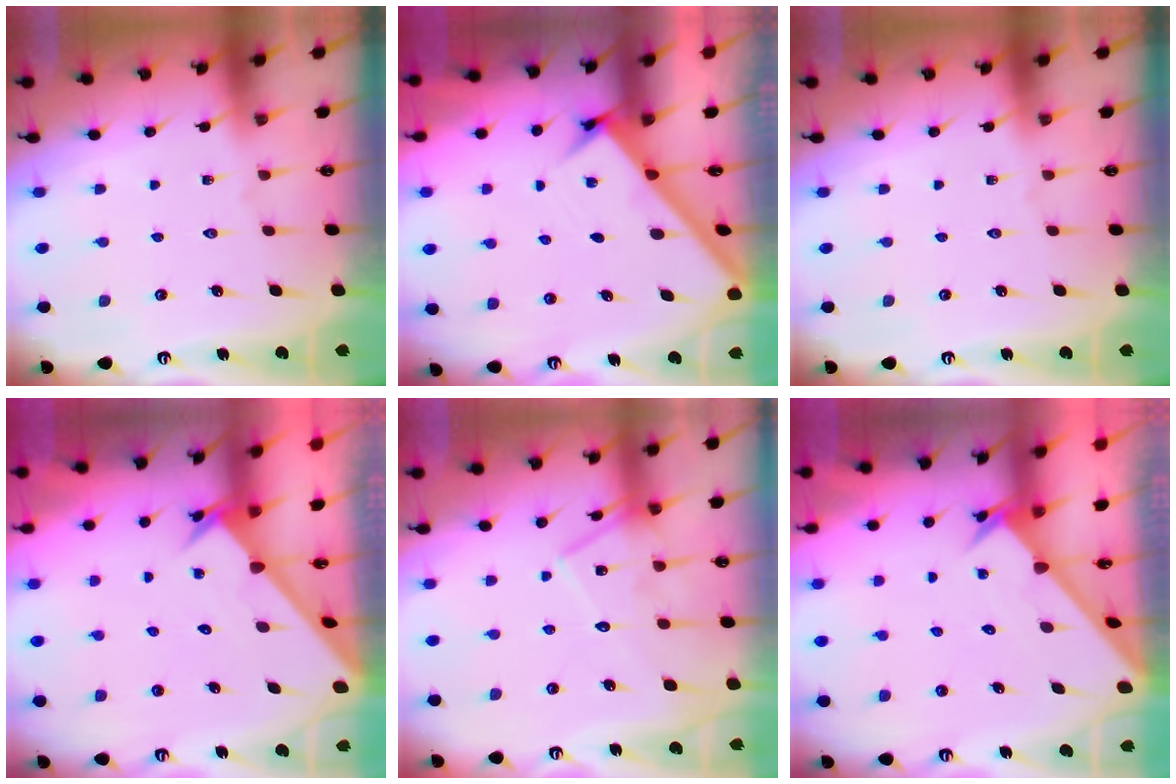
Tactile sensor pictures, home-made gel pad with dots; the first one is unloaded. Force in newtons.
{"total": 3.0, "press": 2.9, "slide": 0.4}
{"total": 0.0}
{"total": 2.4, "press": 2.4, "slide": 0.2}
{"total": 14.7, "press": 14.7, "slide": 1.1}
{"total": 2.4, "press": 2.4, "slide": 0.1}